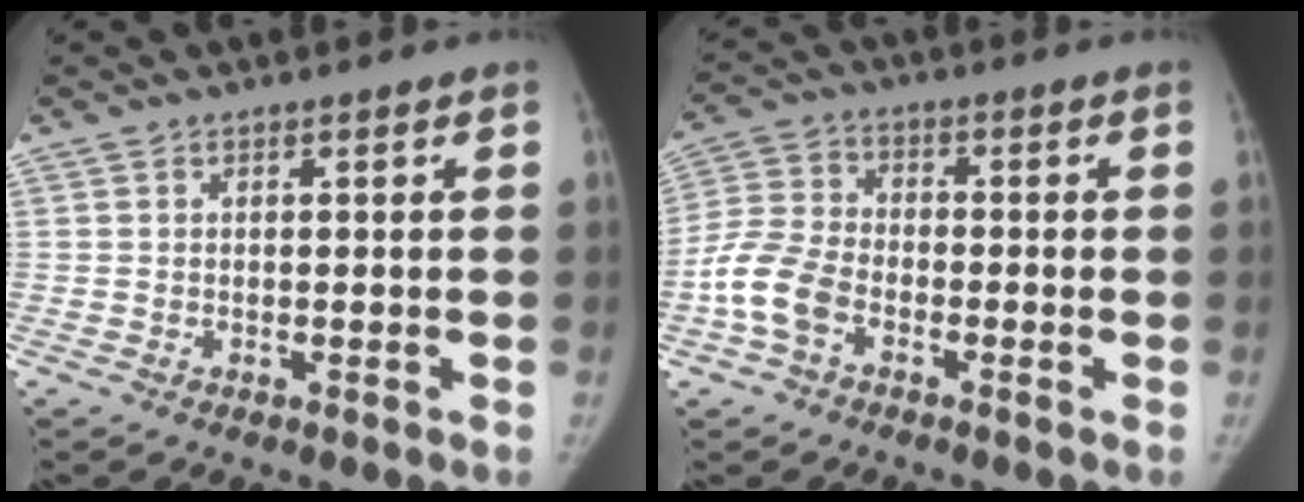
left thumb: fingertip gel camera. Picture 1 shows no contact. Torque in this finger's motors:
{"motor_torque": [-1.00, 1.34, 0.09, -0.05, 0.26]}